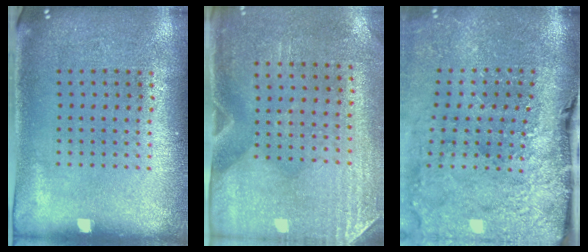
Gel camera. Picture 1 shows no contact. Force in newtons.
{"total": 2.9, "press": 2.5, "slide": 1.5}
{"total": 4.5, "press": 3.5, "slide": 2.8}